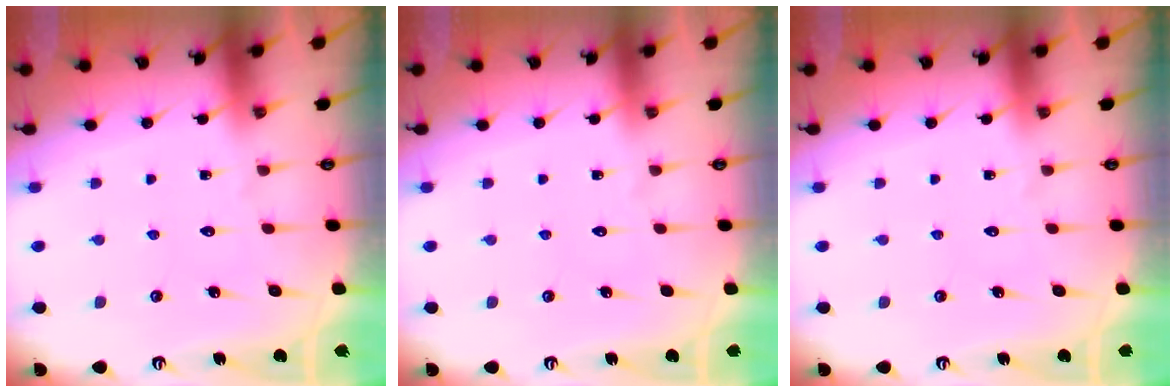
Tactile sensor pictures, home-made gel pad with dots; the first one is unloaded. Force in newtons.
{"total": 0.0}
{"total": 0.0}